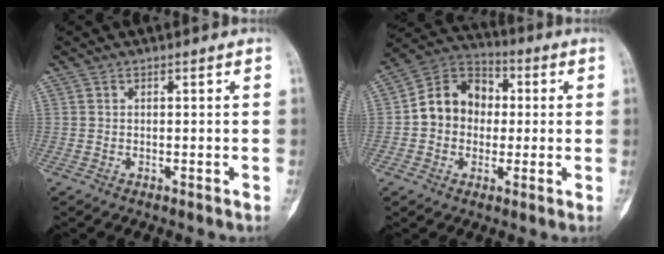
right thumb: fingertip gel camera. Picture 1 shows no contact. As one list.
[{"total": 12.1, "force": [0.3, 10.0, 6.8], "torque": [-0.078, 0.032, -0.008]}]